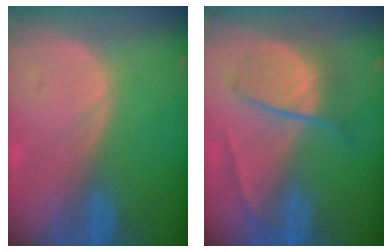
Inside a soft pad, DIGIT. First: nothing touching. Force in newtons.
{"total": 6.7, "press": 6.5, "slide": 1.4}